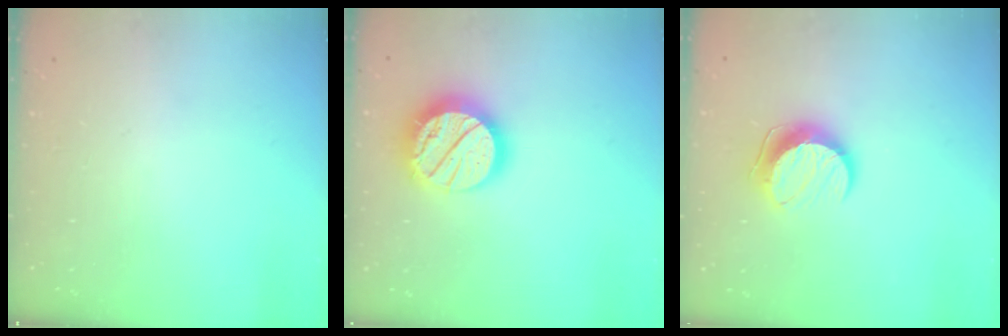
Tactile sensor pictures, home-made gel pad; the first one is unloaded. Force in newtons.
{"total": 19.1, "press": 19.0, "slide": 1.6}
{"total": 9.8, "press": 9.8, "slide": 0.5}